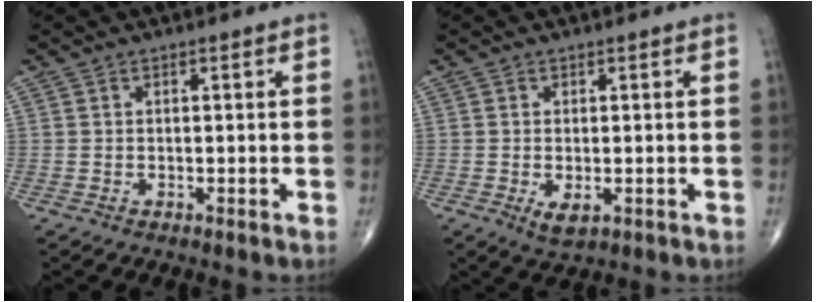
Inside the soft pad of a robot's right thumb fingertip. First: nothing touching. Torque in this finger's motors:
{"motor_torque": [-0.21, 0.24, 0.22, 0.21, 0.10]}